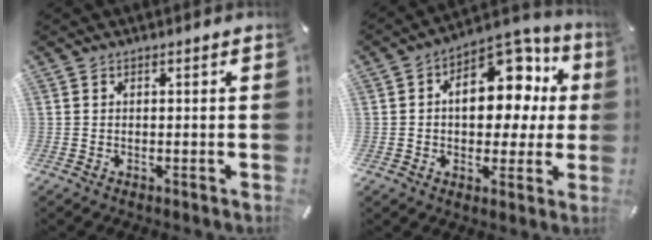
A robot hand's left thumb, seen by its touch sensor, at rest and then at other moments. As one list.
[{"total": 15.9, "force": [4.0, 10.6, 11.1], "torque": [-0.146, -0.022, 0.072]}]